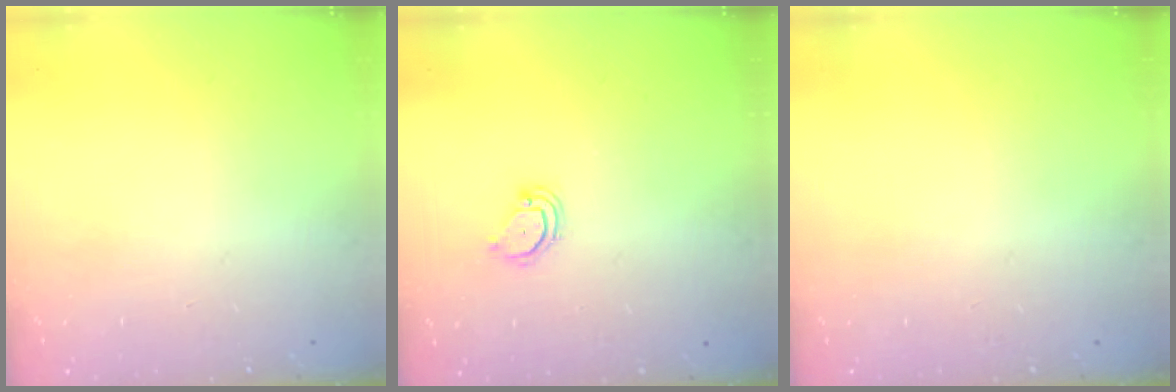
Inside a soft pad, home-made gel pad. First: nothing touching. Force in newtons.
{"total": 3.3, "press": 3.3, "slide": 0.3}
{"total": 0.0}